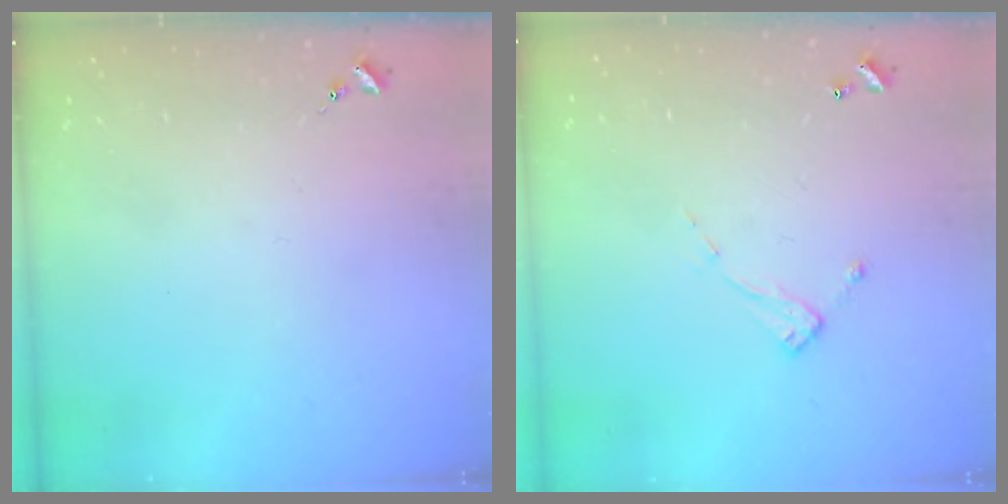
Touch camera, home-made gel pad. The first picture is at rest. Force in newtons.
{"total": 6.9, "press": 6.9, "slide": 0.4}